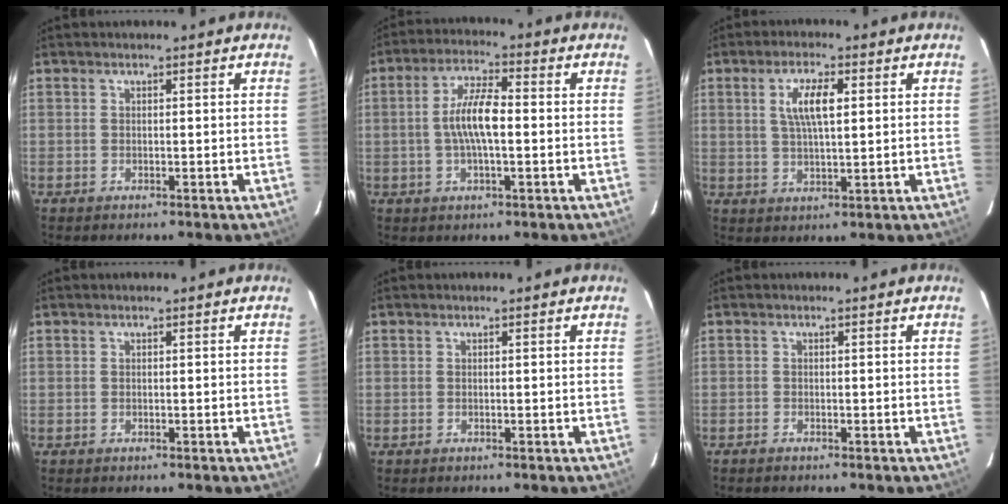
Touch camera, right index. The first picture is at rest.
{"total": 7.9, "force": [-0.5, 2.3, 7.6], "torque": [-0.146, 0.009, -0.010]}
{"total": 6.4, "force": [1.8, 1.9, 5.9], "torque": [-0.109, 0.005, 0.035]}
{"total": 0.0}
{"total": 0.0}
{"total": 0.7, "force": [-0.6, 0.2, 0.1], "torque": [-0.004, 0.000, -0.014]}